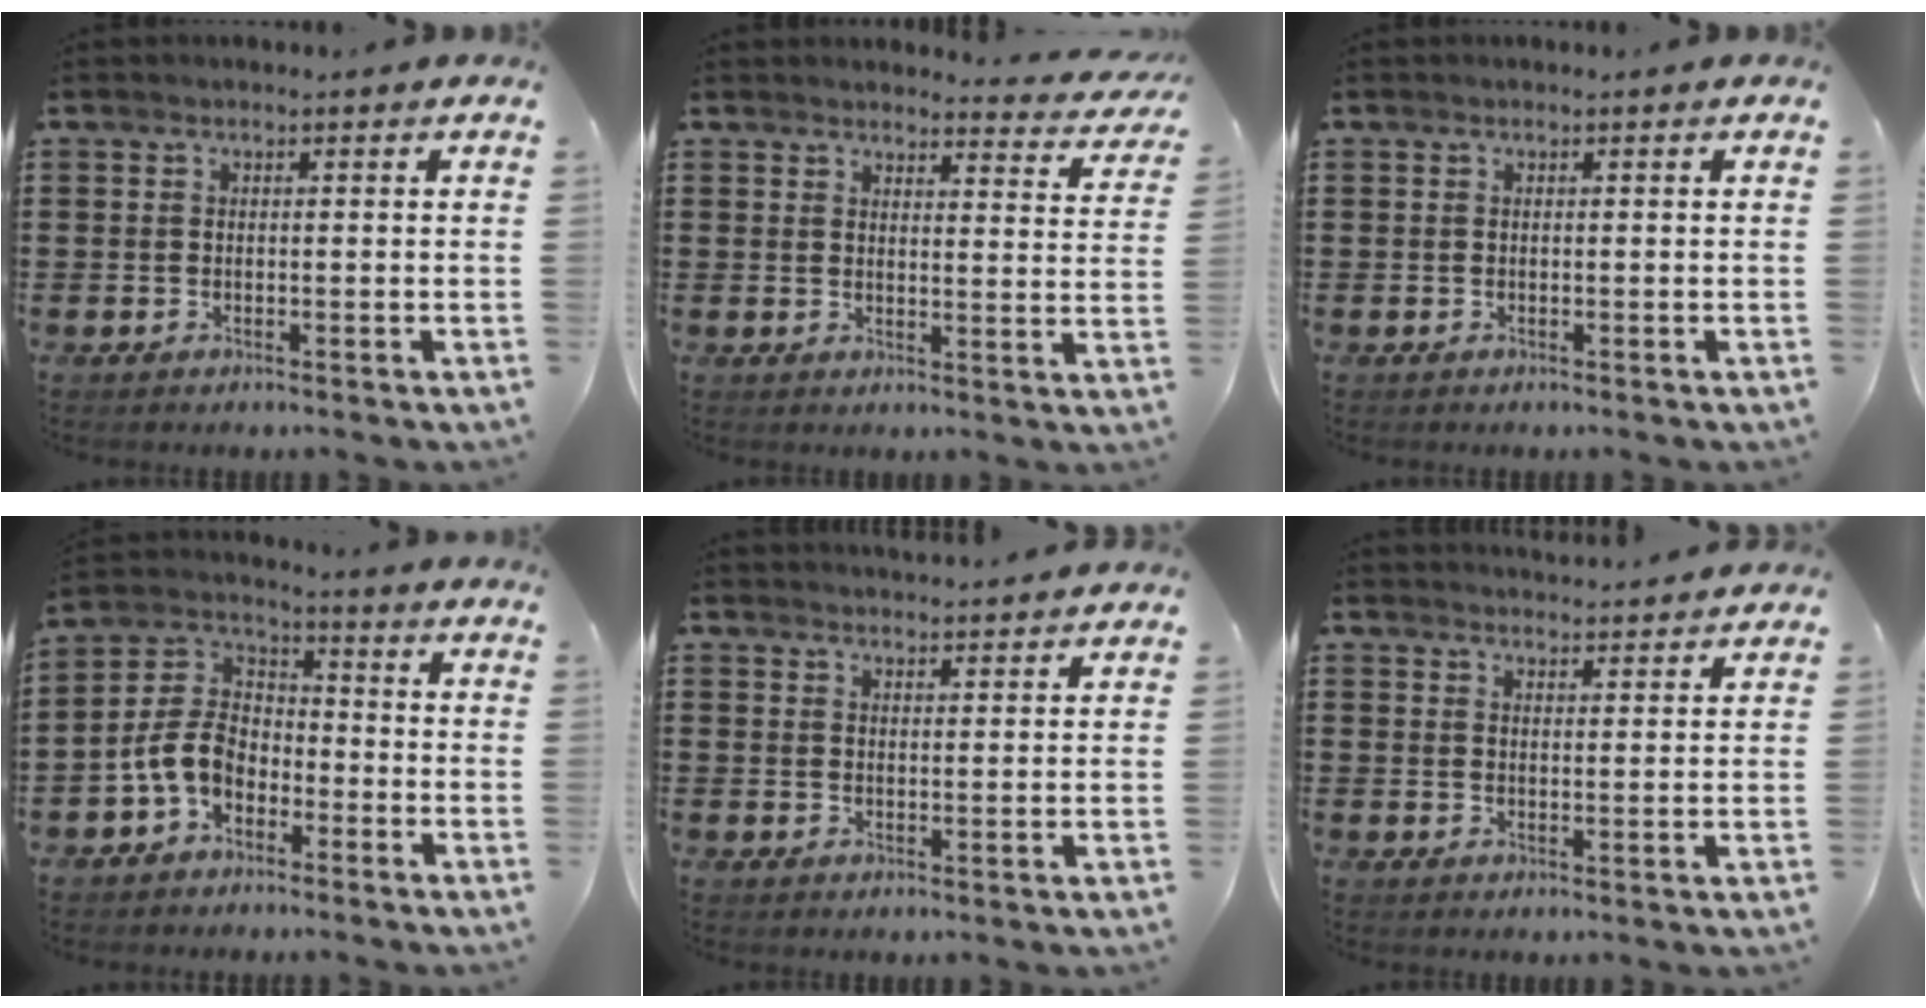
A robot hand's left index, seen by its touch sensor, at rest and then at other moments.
{"total": 3.2, "force": [3.1, 0.4, 0.7], "torque": [-0.021, -0.016, 0.054]}
{"total": 0.0}
{"total": 7.1, "force": [-3.5, 4.7, 4.0], "torque": [-0.112, 0.002, -0.075]}
{"total": 2.5, "force": [2.5, -0.2, -0.1], "torque": [-0.006, -0.007, 0.048]}
{"total": 2.9, "force": [2.9, -0.2, -0.1], "torque": [0.001, -0.017, 0.052]}